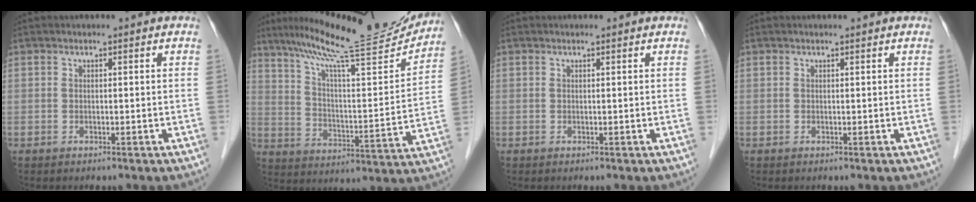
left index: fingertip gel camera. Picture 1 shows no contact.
{"total": 21.6, "force": [19.1, 1.0, 10.0], "torque": [-0.166, -0.025, 0.283]}
{"total": 1.0, "force": [1.0, 0.1, 0.2], "torque": [-0.009, 0.007, 0.013]}
{"total": 0.6, "force": [0.5, 0.1, 0.1], "torque": [-0.008, 0.004, 0.008]}